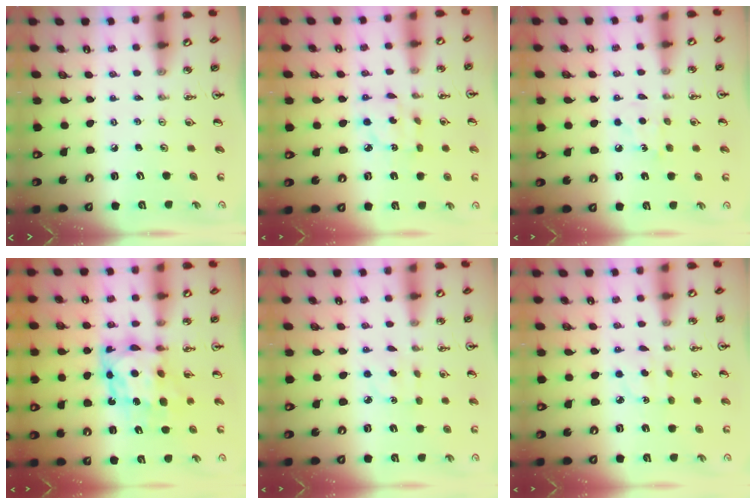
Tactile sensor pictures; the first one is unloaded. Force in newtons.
{"total": 4.6, "press": 4.6, "slide": 0.1}
{"total": 6.4, "press": 6.3, "slide": 0.9}
{"total": 8.7, "press": 8.6, "slide": 1.3}
{"total": 2.8, "press": 2.7, "slide": 0.7}
{"total": 2.8, "press": 2.6, "slide": 0.8}